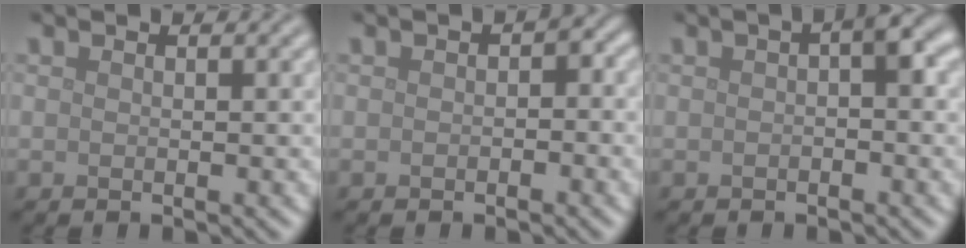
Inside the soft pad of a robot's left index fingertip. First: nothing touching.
{"total": 1.5, "force": [-0.2, 0.9, 1.2], "torque": [-0.013, 0.002, -0.003]}
{"total": 2.1, "force": [0.1, 0.6, 2.1], "torque": [-0.028, 0.010, 0.000]}